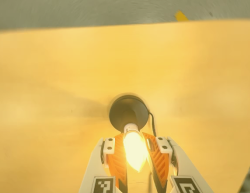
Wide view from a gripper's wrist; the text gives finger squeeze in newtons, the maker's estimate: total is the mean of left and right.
{"total": 12.6, "left": 12.8, "right": 12.4}